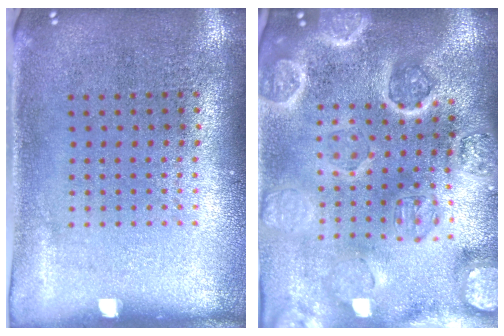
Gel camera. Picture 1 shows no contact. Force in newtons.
{"total": 4.8, "press": 4.2, "slide": 2.3}